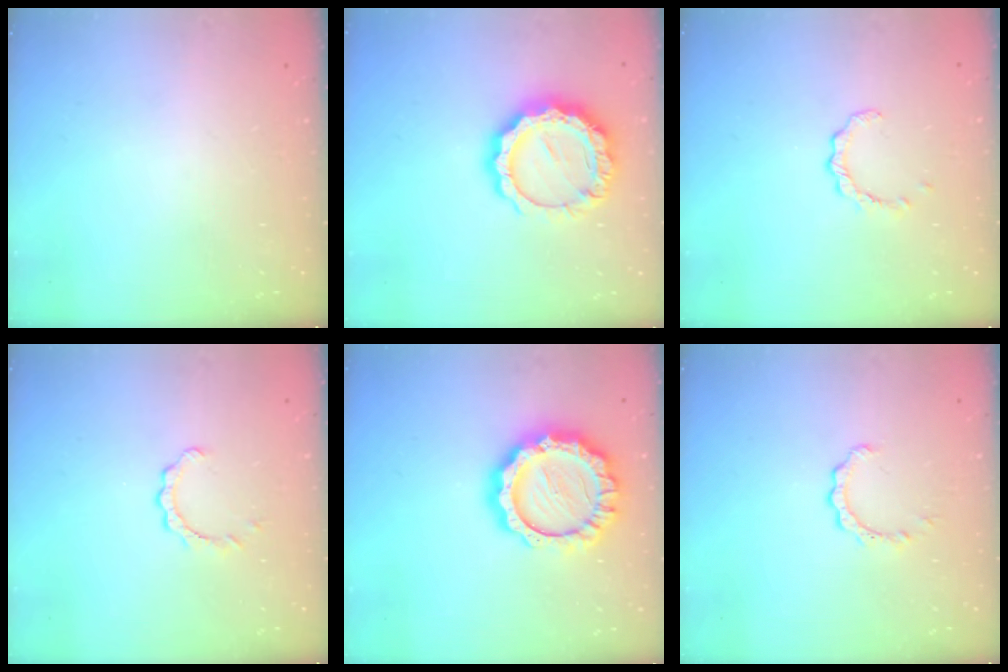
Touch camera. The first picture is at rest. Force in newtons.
{"total": 14.8, "press": 14.8, "slide": 0.9}
{"total": 2.4, "press": 2.4, "slide": 0.4}
{"total": 2.9, "press": 2.9, "slide": 0.3}
{"total": 16.5, "press": 16.5, "slide": 1.6}
{"total": 2.4, "press": 2.3, "slide": 0.3}